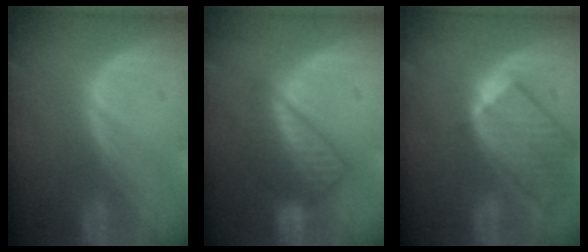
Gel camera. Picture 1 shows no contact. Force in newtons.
{"total": 6.3, "press": 6.3, "slide": 0.2}
{"total": 9.5, "press": 8.3, "slide": 4.7}